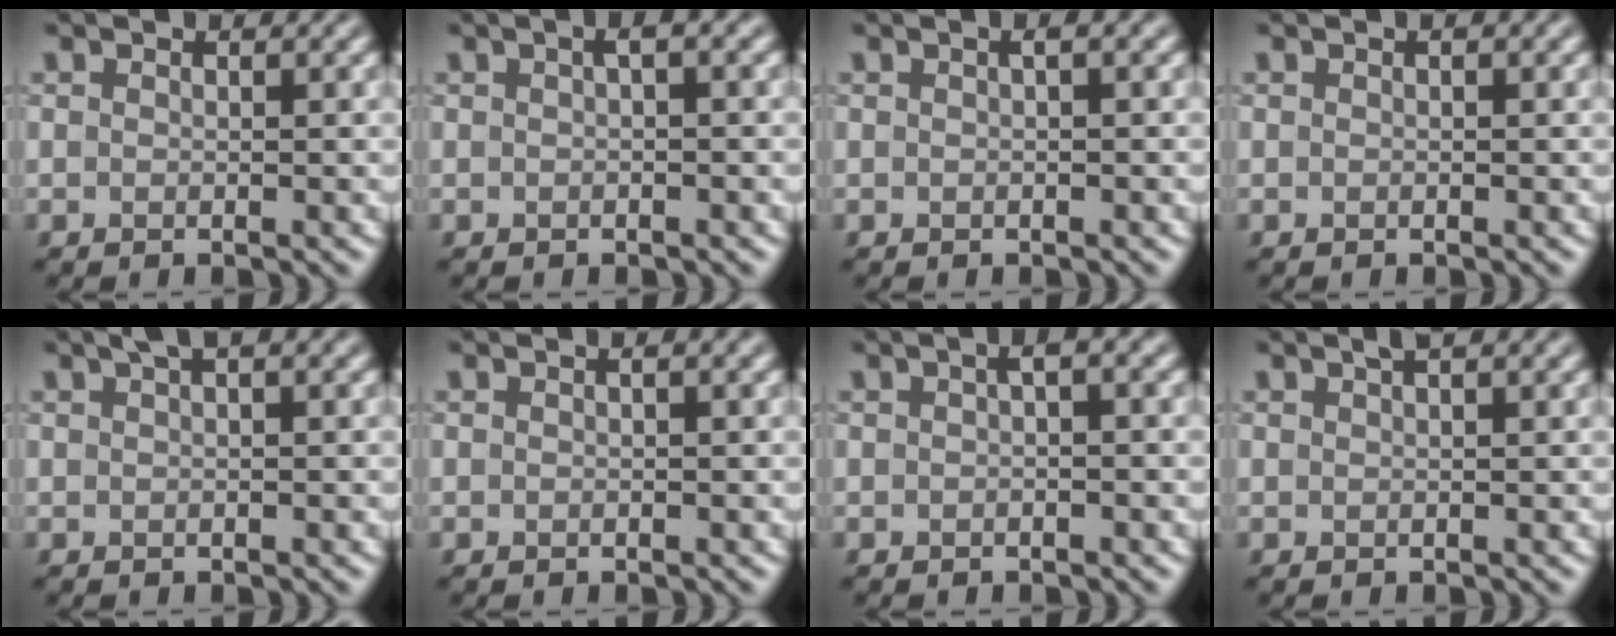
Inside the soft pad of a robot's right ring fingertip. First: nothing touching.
{"total": 1.1, "force": [0.2, 0.2, 1.0], "torque": [-0.021, 0.009, 0.002]}
{"total": 0.9, "force": [0.2, 0.2, 0.8], "torque": [-0.016, 0.006, 0.004]}
{"total": 0.0}
{"total": 1.3, "force": [0.7, 0.4, 1.0], "torque": [-0.015, 0.012, 0.012]}
{"total": 0.6, "force": [0.1, 0.2, 0.5], "torque": [-0.009, 0.004, 0.002]}
{"total": 1.4, "force": [0.1, 0.4, 1.3], "torque": [-0.023, 0.010, 0.001]}
{"total": 0.9, "force": [0.6, 0.2, 0.7], "torque": [-0.013, 0.009, 0.010]}